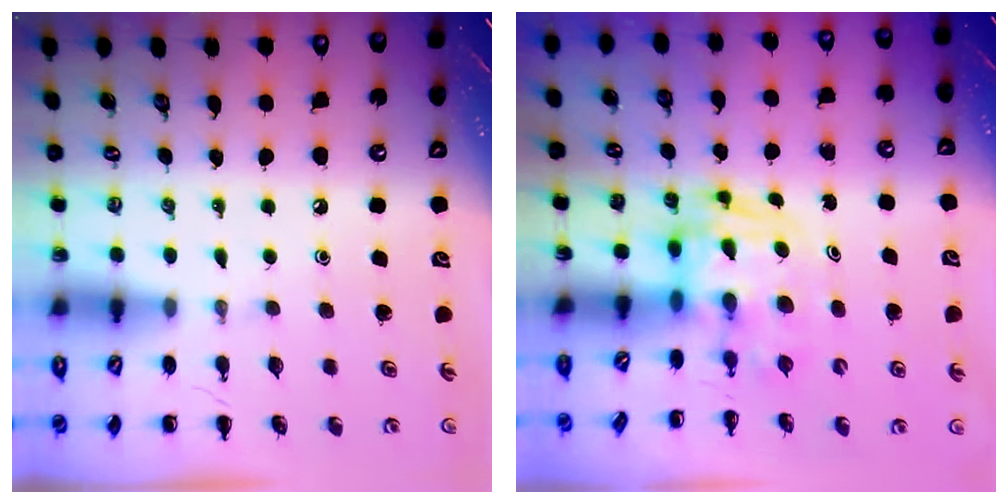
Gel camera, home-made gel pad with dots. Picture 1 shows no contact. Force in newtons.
{"total": 2.9, "press": 2.9, "slide": 0.5}